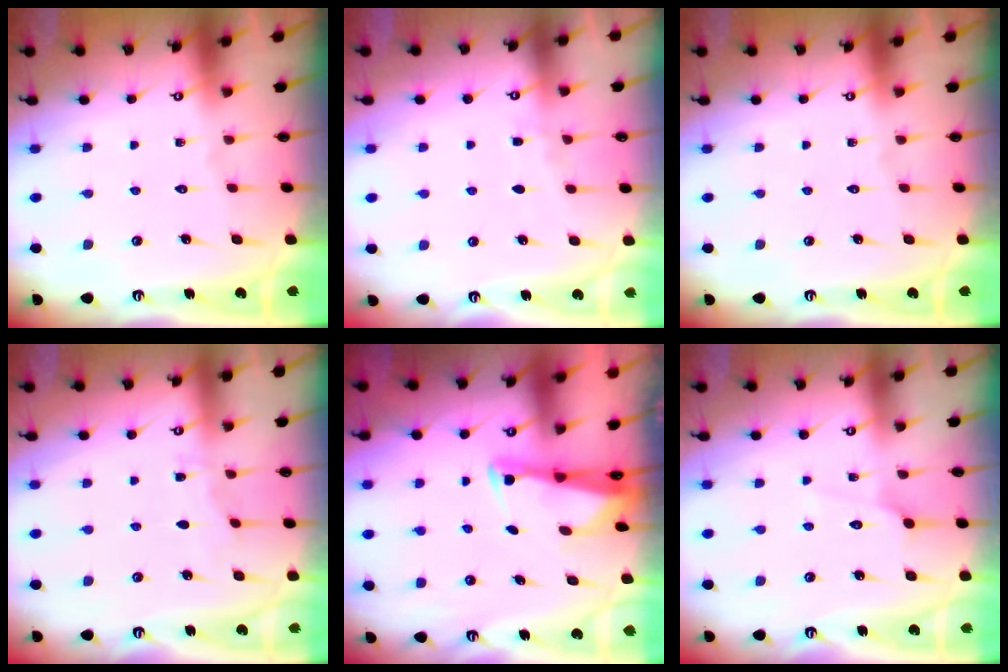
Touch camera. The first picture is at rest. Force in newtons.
{"total": 4.3, "press": 4.3, "slide": 0.5}
{"total": 0.0}
{"total": 2.8, "press": 2.8, "slide": 0.3}
{"total": 2.8, "press": 2.7, "slide": 0.6}
{"total": 2.8, "press": 2.7, "slide": 0.6}